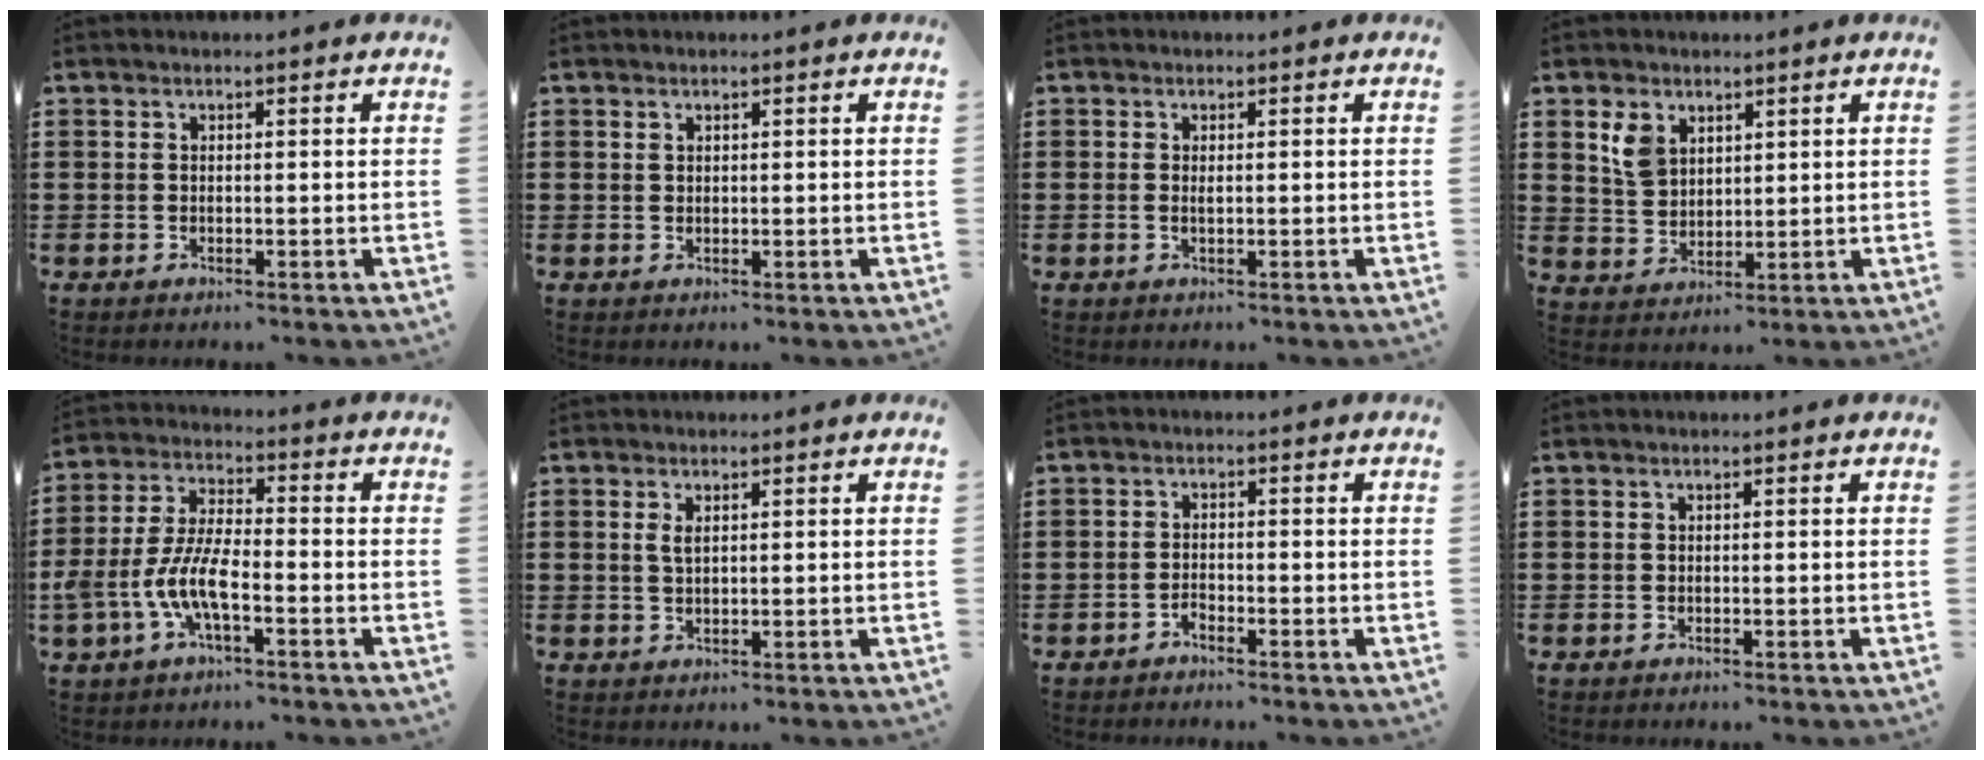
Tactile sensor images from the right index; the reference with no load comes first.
{"total": 0.6, "force": [0.4, 0.5, 0.1], "torque": [-0.004, 0.001, 0.009]}
{"total": 0.7, "force": [0.0, 0.1, 0.7], "torque": [-0.014, -0.002, 0.000]}
{"total": 4.8, "force": [2.6, 3.5, 2.0], "torque": [-0.053, 0.013, 0.051]}
{"total": 8.3, "force": [-3.5, 2.9, 6.9], "torque": [-0.163, -0.009, -0.069]}
{"total": 1.7, "force": [0.6, 0.7, 1.4], "torque": [-0.030, 0.003, 0.009]}
{"total": 1.4, "force": [-1.3, 0.4, 0.2], "torque": [-0.008, 0.002, -0.028]}
{"total": 0.0}